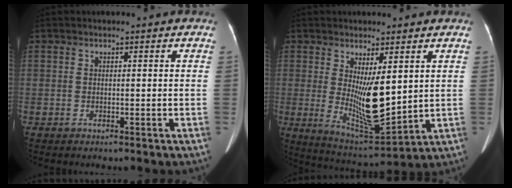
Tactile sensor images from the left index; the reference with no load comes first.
{"total": 9.8, "force": [1.5, 2.3, 9.4], "torque": [-0.166, -0.025, 0.042]}